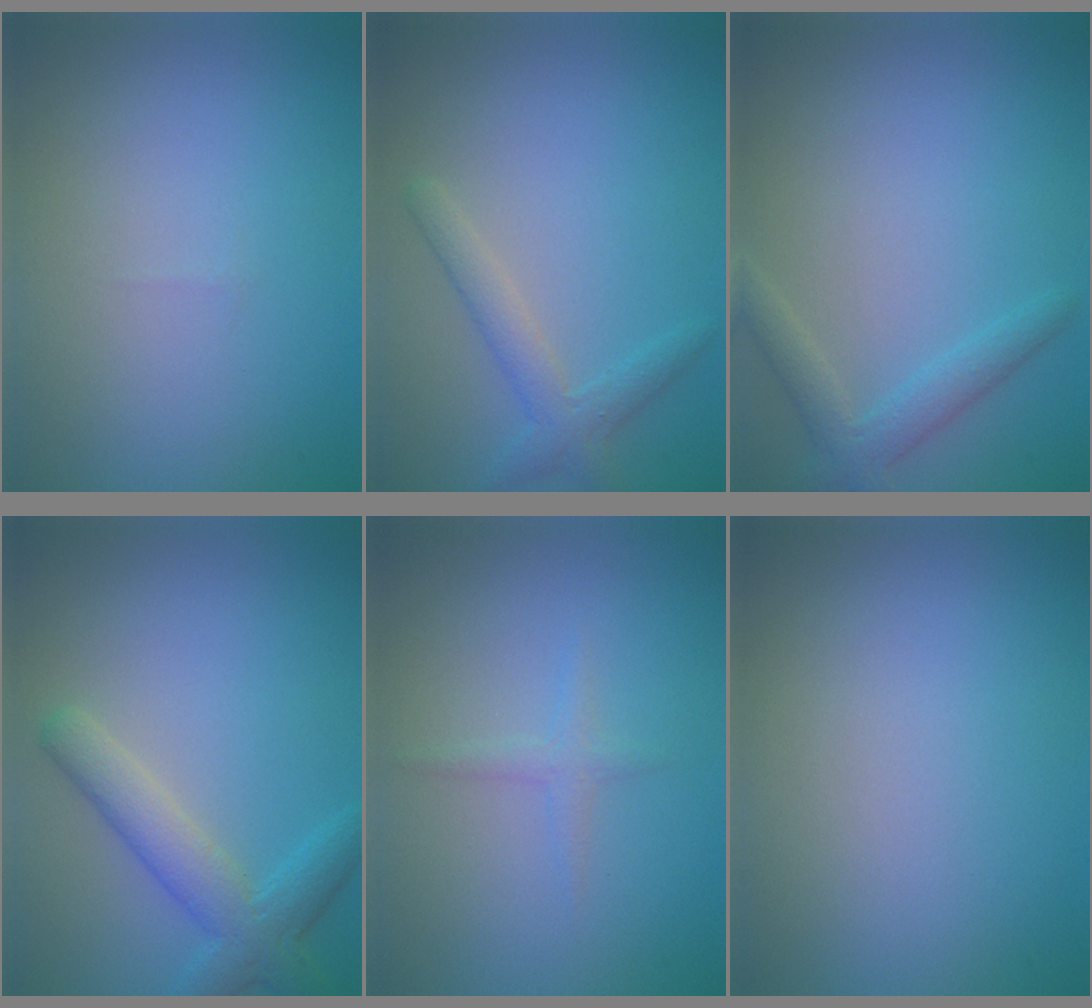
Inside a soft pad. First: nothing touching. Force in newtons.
{"total": 2.4, "press": 2.4, "slide": 0.2}
{"total": 2.4, "press": 2.4, "slide": 0.1}
{"total": 4.1, "press": 4.1, "slide": 0.2}
{"total": 1.1, "press": 1.1, "slide": 0.0}
{"total": 0.0}